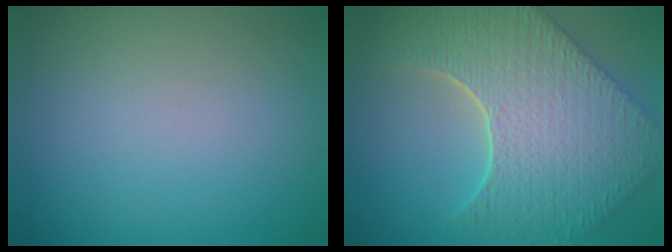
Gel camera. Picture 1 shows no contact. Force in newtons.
{"total": 9.7, "press": 7.1, "slide": 6.6}